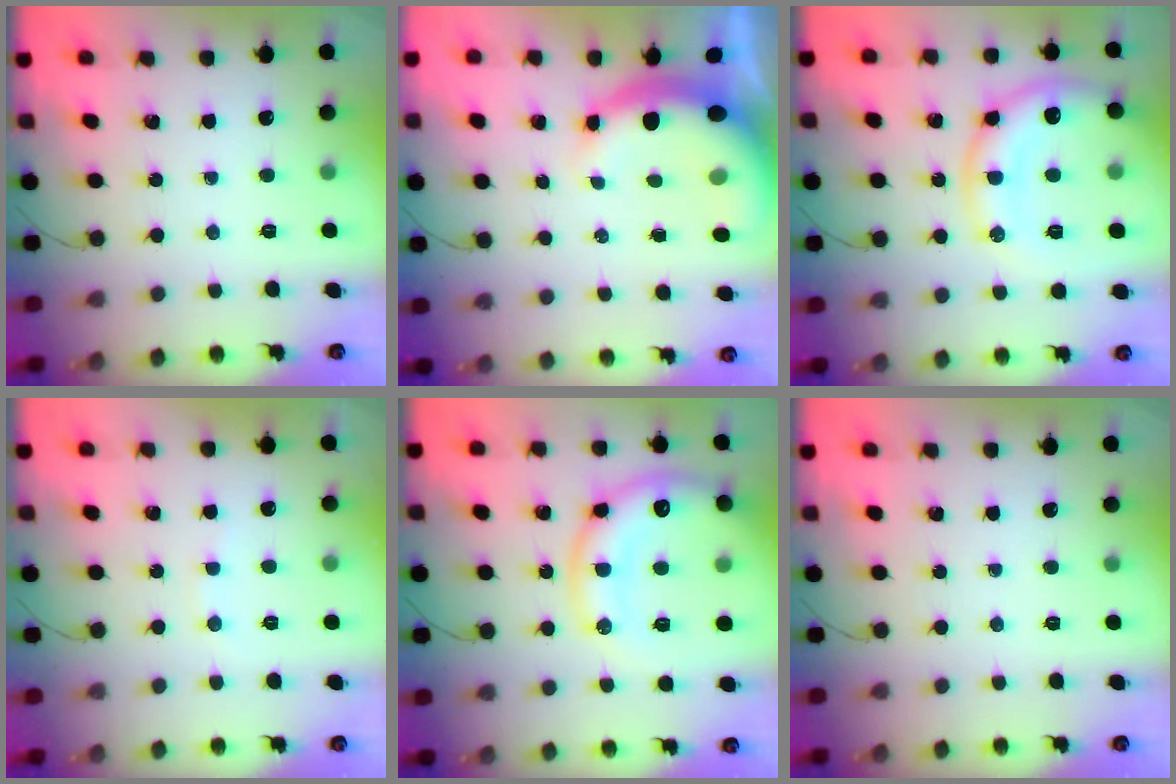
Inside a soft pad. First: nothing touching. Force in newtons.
{"total": 9.4, "press": 9.2, "slide": 1.8}
{"total": 15.7, "press": 15.6, "slide": 1.9}
{"total": 4.2, "press": 4.2, "slide": 0.7}
{"total": 18.5, "press": 18.3, "slide": 2.7}
{"total": 0.0}